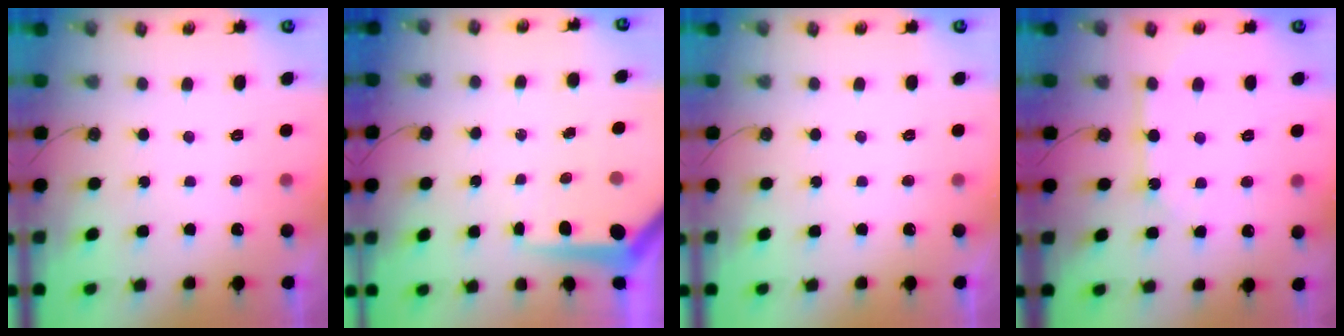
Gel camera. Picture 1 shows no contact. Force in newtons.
{"total": 6.9, "press": 6.8, "slide": 0.9}
{"total": 0.0}
{"total": 7.7, "press": 7.7, "slide": 0.8}